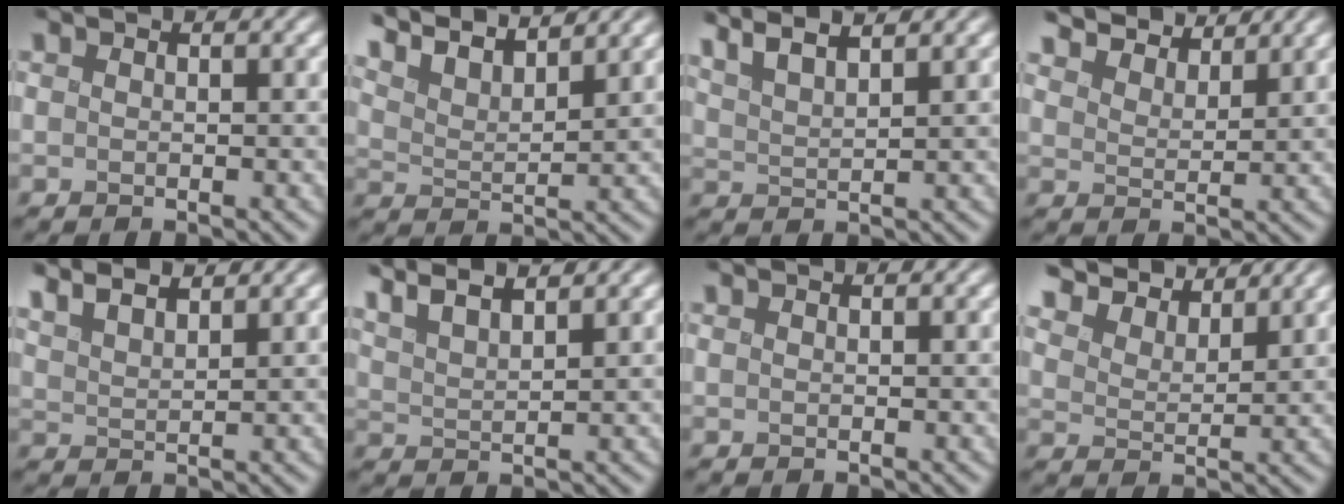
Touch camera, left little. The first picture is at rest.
{"total": 9.4, "force": [7.5, 2.7, 4.9], "torque": [-0.111, 0.024, 0.102]}
{"total": 5.0, "force": [3.7, 1.1, 3.1], "torque": [-0.069, 0.020, 0.051]}
{"total": 6.3, "force": [6.0, 1.1, 1.6], "torque": [-0.040, 0.004, 0.083]}
{"total": 4.4, "force": [3.4, 1.2, 2.5], "torque": [-0.046, 0.017, 0.046]}
{"total": 5.6, "force": [4.2, 1.4, 3.4], "torque": [-0.083, 0.027, 0.056]}
{"total": 0.0}
{"total": 7.1, "force": [6.6, 1.5, 2.2], "torque": [-0.061, 0.011, 0.089]}